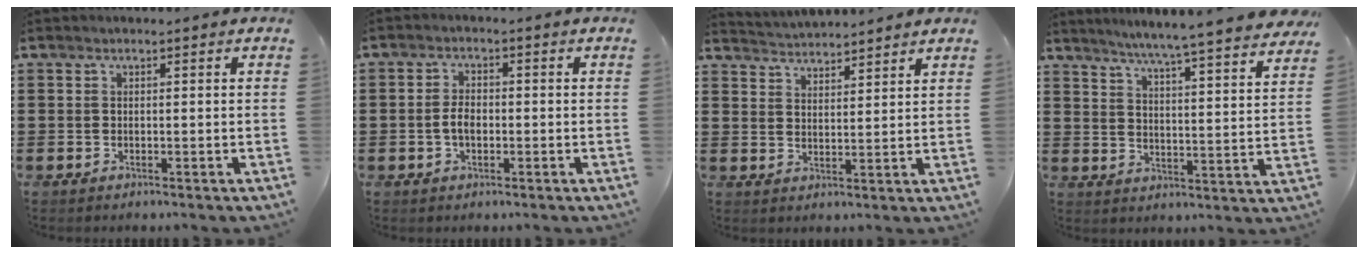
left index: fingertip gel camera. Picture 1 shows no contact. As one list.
[{"total": 3.2, "force": [-0.4, 1.7, 2.6], "torque": [-0.066, 0.000, -0.014]}, {"total": 3.4, "force": [3.4, -0.2, -0.3], "torque": [-0.007, -0.017, 0.061]}, {"total": 5.5, "force": [5.0, -1.4, 1.9], "torque": [-0.058, -0.045, 0.080]}]